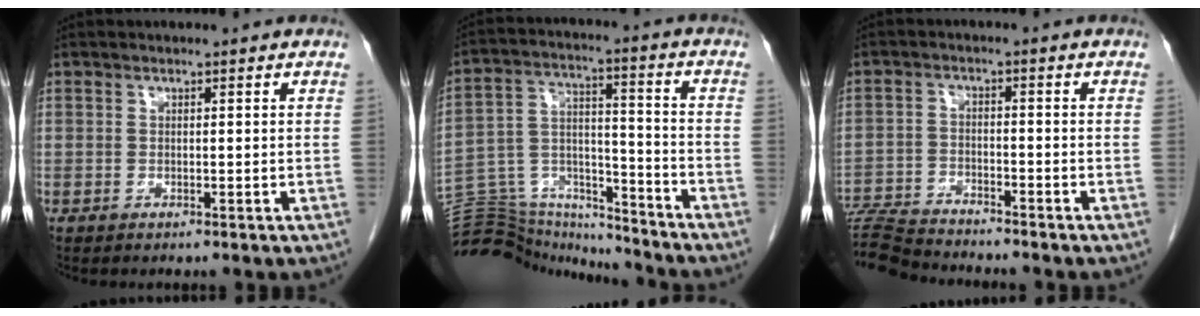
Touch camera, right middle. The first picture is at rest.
{"total": 19.2, "force": [-18.5, 3.7, 3.5], "torque": [-0.089, 0.037, -0.294]}
{"total": 9.3, "force": [-9.1, -0.1, 1.9], "torque": [-0.033, -0.008, -0.163]}